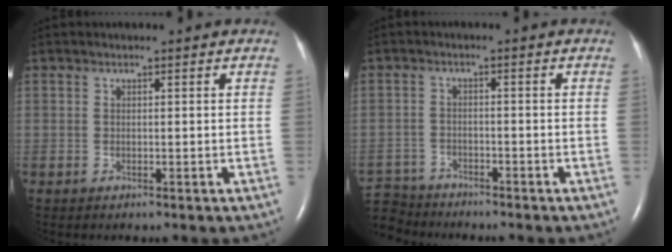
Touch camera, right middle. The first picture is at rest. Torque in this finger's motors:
{"motor_torque": [-0.11, 0.05, -0.05, -0.03]}